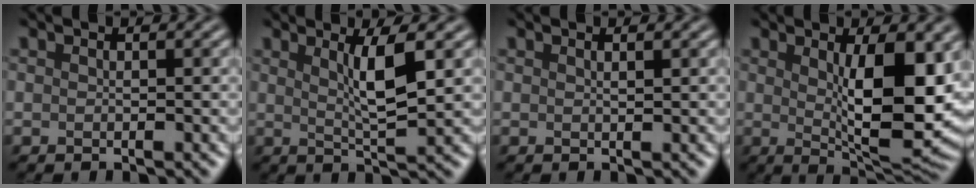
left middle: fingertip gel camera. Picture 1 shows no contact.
{"total": 4.2, "force": [1.3, 0.8, 3.9], "torque": [-0.064, -0.003, 0.025]}
{"total": 0.7, "force": [0.5, 0.3, 0.5], "torque": [0.001, 0.001, 0.003]}
{"total": 9.7, "force": [1.0, 2.9, 9.2], "torque": [-0.133, -0.014, 0.025]}